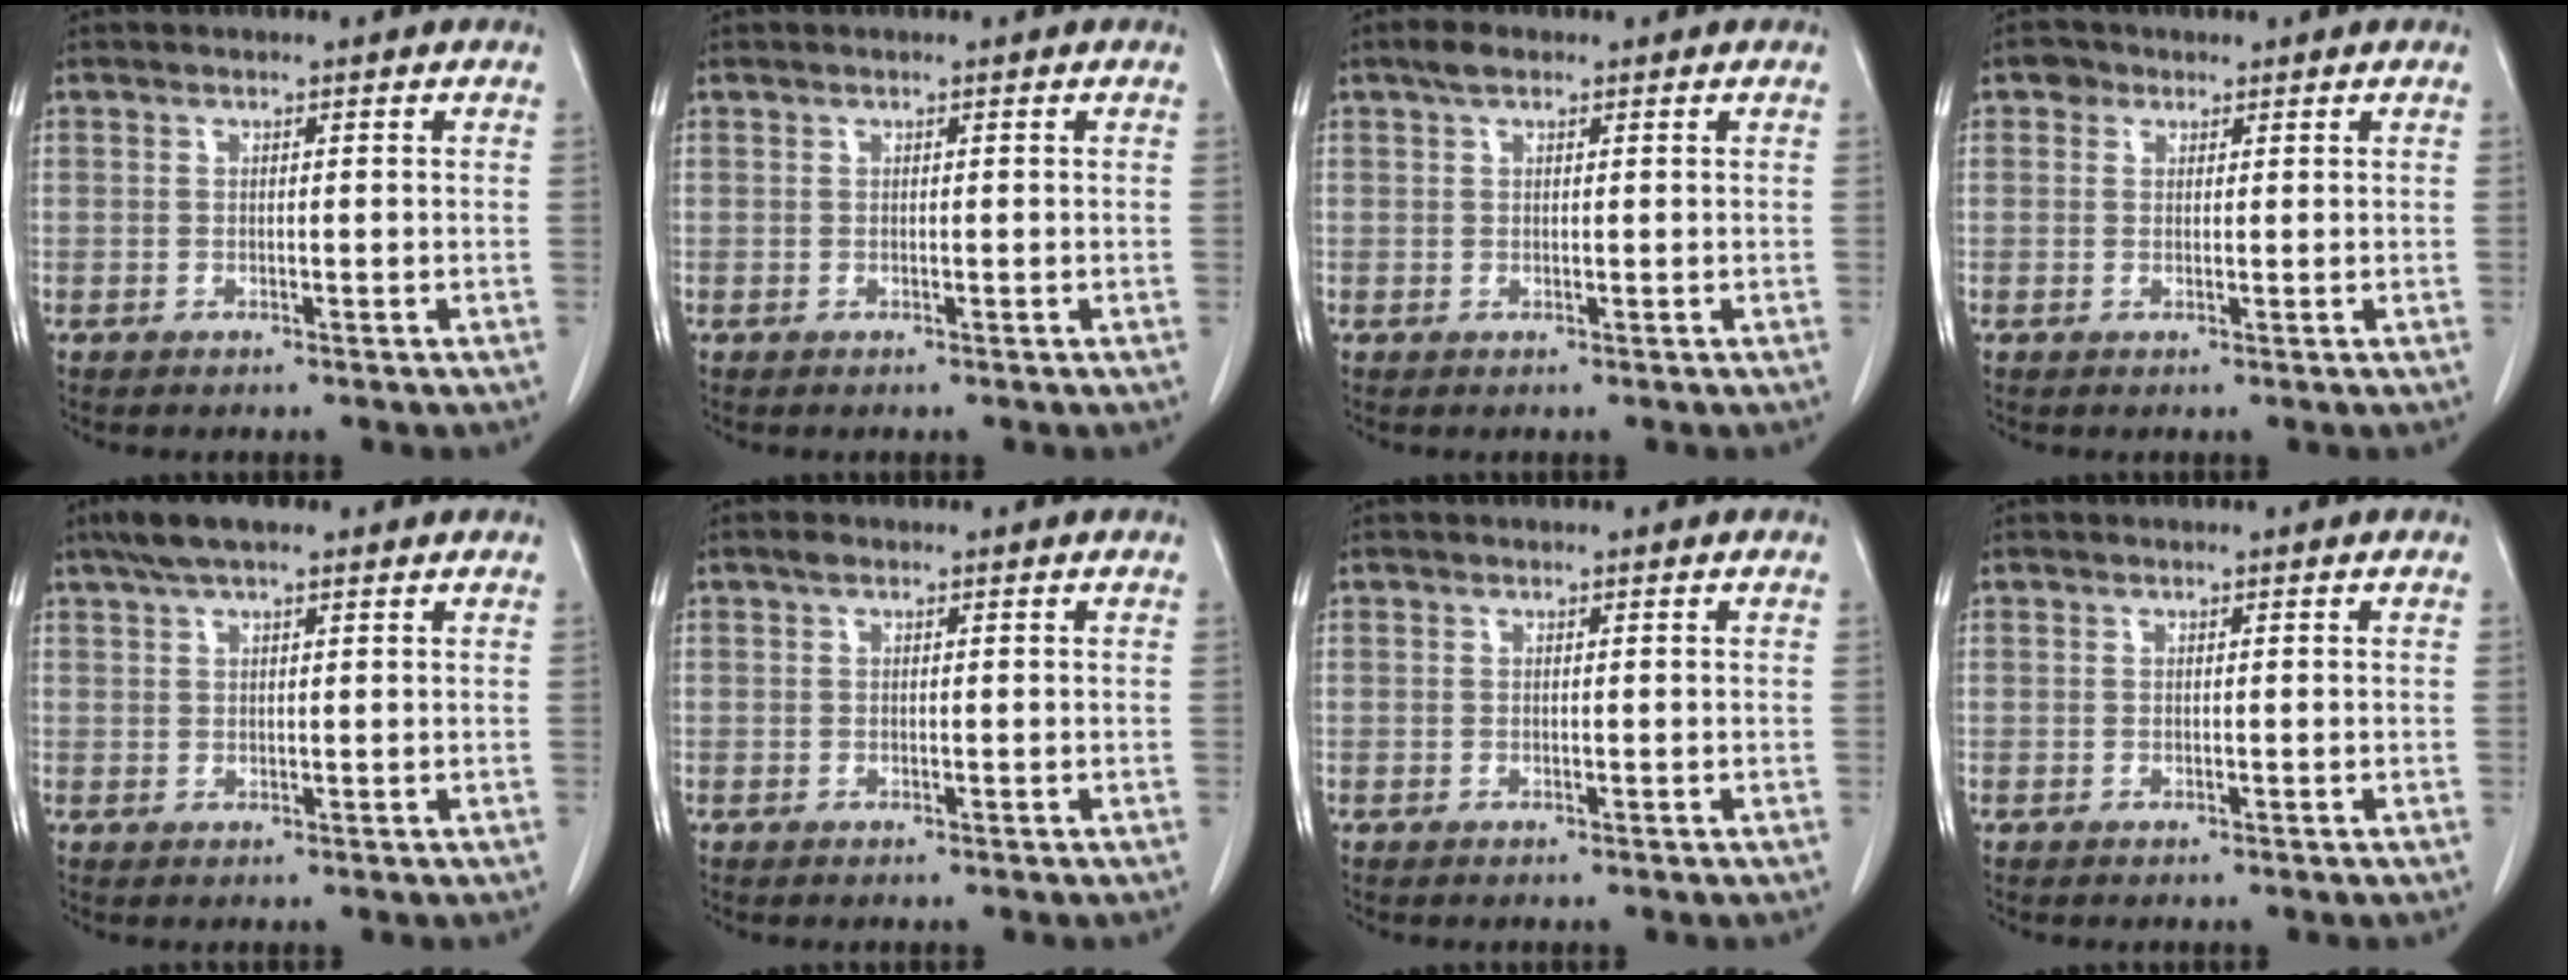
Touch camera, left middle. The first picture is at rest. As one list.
[{"total": 0.0}, {"total": 1.9, "force": [1.2, 0.9, 1.1], "torque": [-0.023, 0.011, 0.021]}, {"total": 1.7, "force": [1.0, 1.4, 0.3], "torque": [-0.005, 0.007, 0.014]}, {"total": 5.3, "force": [3.8, 1.5, 3.4], "torque": [-0.067, 0.024, 0.067]}, {"total": 0.6, "force": [0.4, 0.4, 0.4], "torque": [-0.007, 0.007, 0.005]}, {"total": 0.0}, {"total": 0.0}]